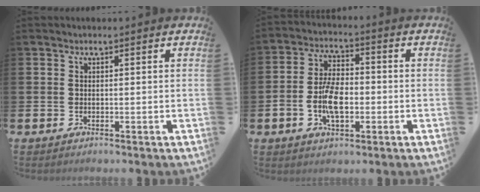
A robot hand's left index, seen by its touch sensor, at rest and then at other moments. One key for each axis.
{"total": 6.8, "fx": -1.4, "fy": 3.7, "fz": 5.5, "tx": -0.098, "ty": 0.003, "tz": -0.031}